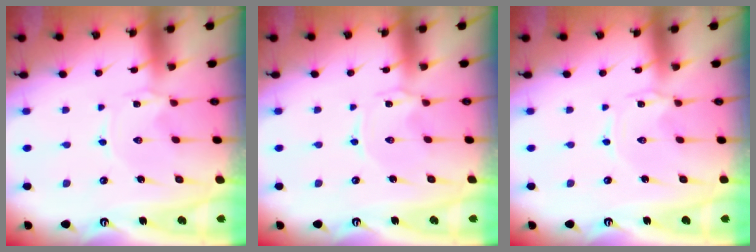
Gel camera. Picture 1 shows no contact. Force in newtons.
{"total": 0.6, "press": 0.6, "slide": 0.2}
{"total": 0.7, "press": 0.7, "slide": 0.1}